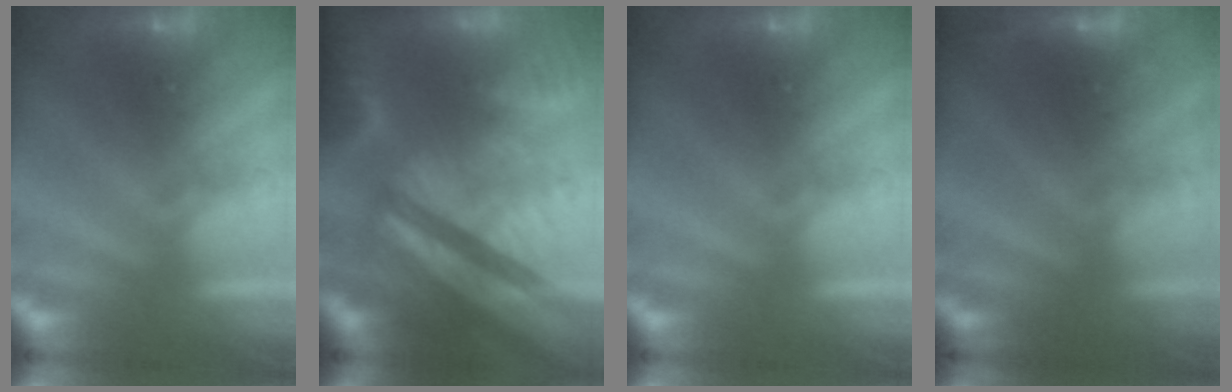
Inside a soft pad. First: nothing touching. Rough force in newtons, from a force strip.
{"total": 6.7}
{"total": 0.0}
{"total": 1.6}